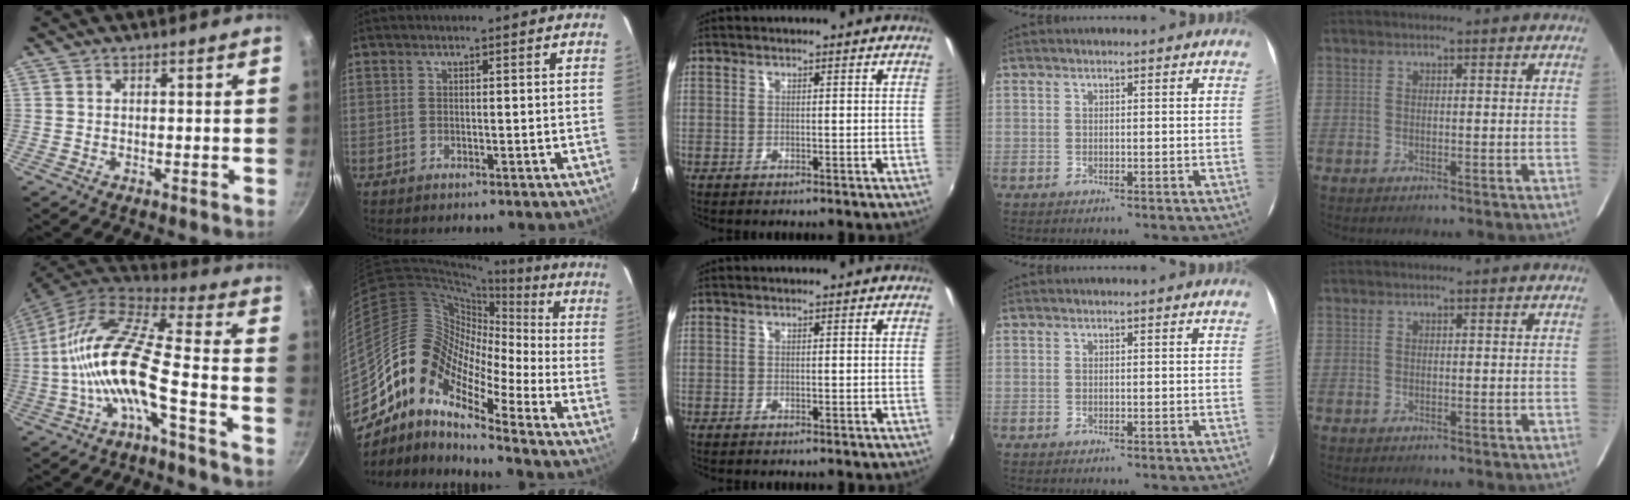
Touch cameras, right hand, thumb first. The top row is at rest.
{"thumb": {"total": 15.1, "force": [-4.7, 4.1, 13.8], "torque": [-0.276, 0.049, -0.103]}, "index": {"total": 12.7, "force": [-8.1, 6.1, 7.7], "torque": [-0.115, 0.014, -0.181]}}